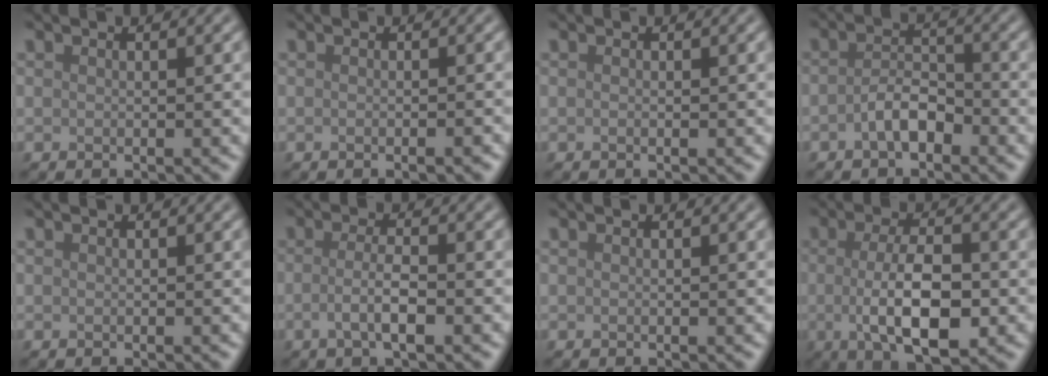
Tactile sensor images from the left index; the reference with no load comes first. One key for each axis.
{"total": 1.4, "fx": -0.5, "fy": 0.3, "fz": 1.3, "tx": -0.011, "ty": -0.003, "tz": -0.009}
{"total": 0.0}
{"total": 2.7, "fx": -1.3, "fy": 1.3, "fz": 2.0, "tx": -0.039, "ty": 0.007, "tz": -0.028}
{"total": 0.0}
{"total": 2.8, "fx": -0.7, "fy": 0.7, "fz": 2.6, "tx": -0.046, "ty": 0.003, "tz": -0.018}
{"total": 0.0}
{"total": 6.9, "fx": -0.8, "fy": 2.5, "fz": 6.4, "tx": -0.112, "ty": -0.004, "tz": -0.015}